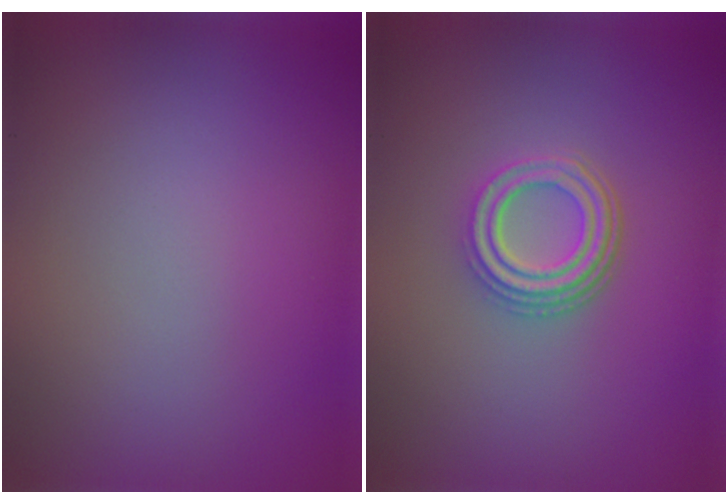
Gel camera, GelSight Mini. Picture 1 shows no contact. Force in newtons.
{"total": 3.9, "press": 3.1, "slide": 2.4}